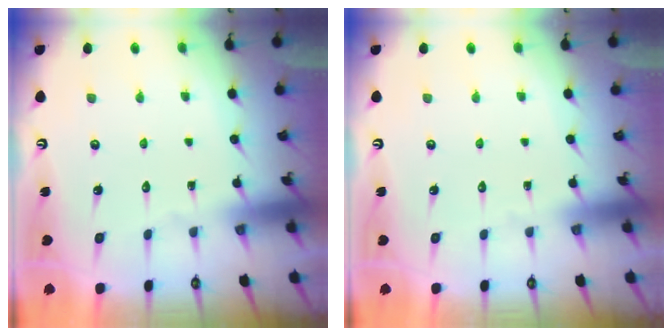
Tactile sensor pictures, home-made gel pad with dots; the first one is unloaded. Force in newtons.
{"total": 0.0}